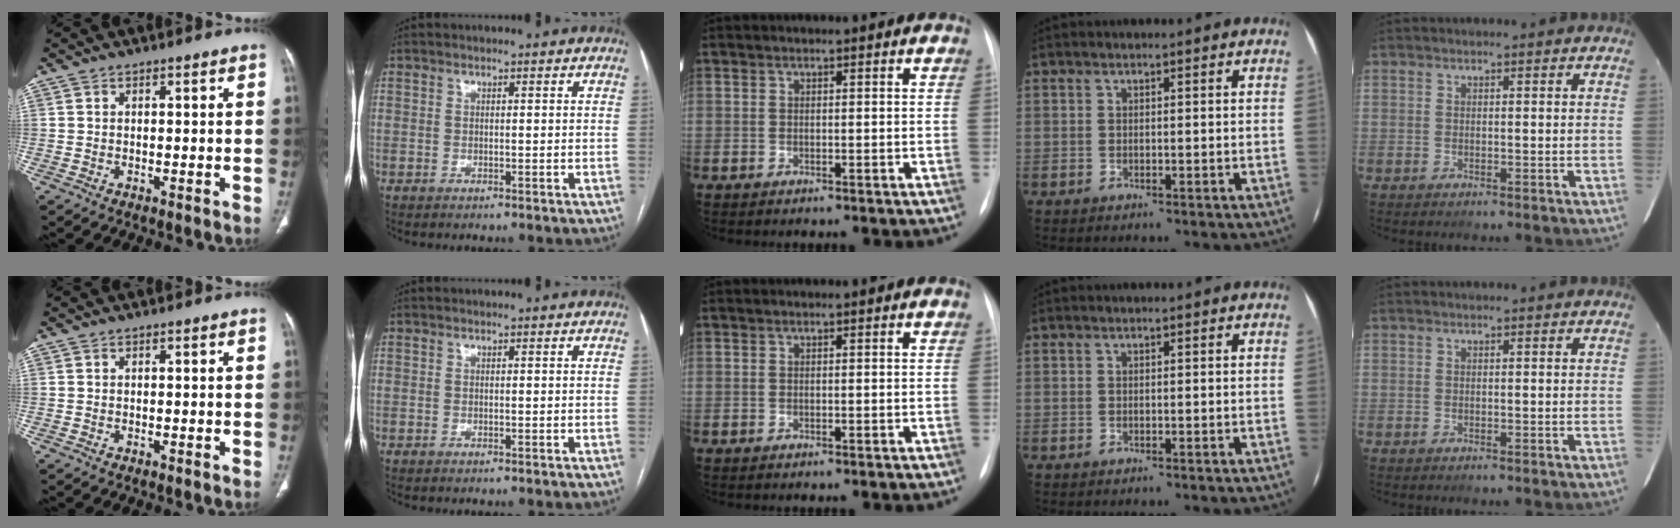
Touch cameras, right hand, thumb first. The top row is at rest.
{}